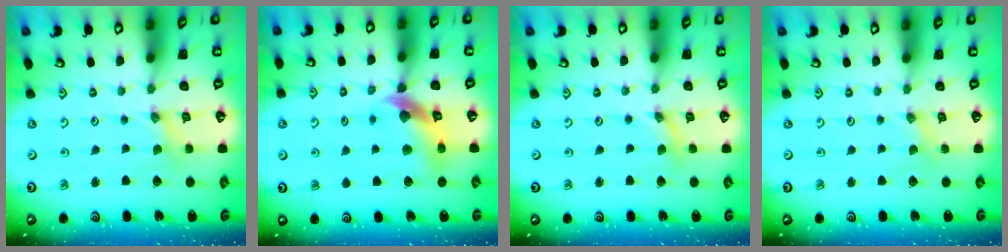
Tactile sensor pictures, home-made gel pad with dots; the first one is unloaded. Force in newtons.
{"total": 10.8, "press": 10.6, "slide": 1.7}
{"total": 1.1, "press": 1.1, "slide": 0.2}
{"total": 0.7, "press": 0.7, "slide": 0.1}